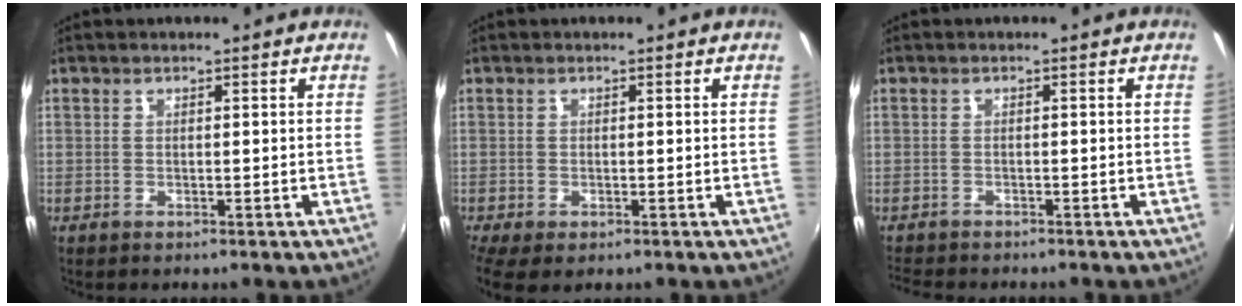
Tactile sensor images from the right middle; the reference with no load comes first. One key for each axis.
{"total": 4.2, "fx": -2.3, "fy": 2.0, "fz": 3.0, "tx": -0.061, "ty": -0.023, "tz": -0.033}
{"total": 4.6, "fx": -4.3, "fy": 1.0, "fz": 1.3, "tx": -0.041, "ty": -0.021, "tz": -0.073}